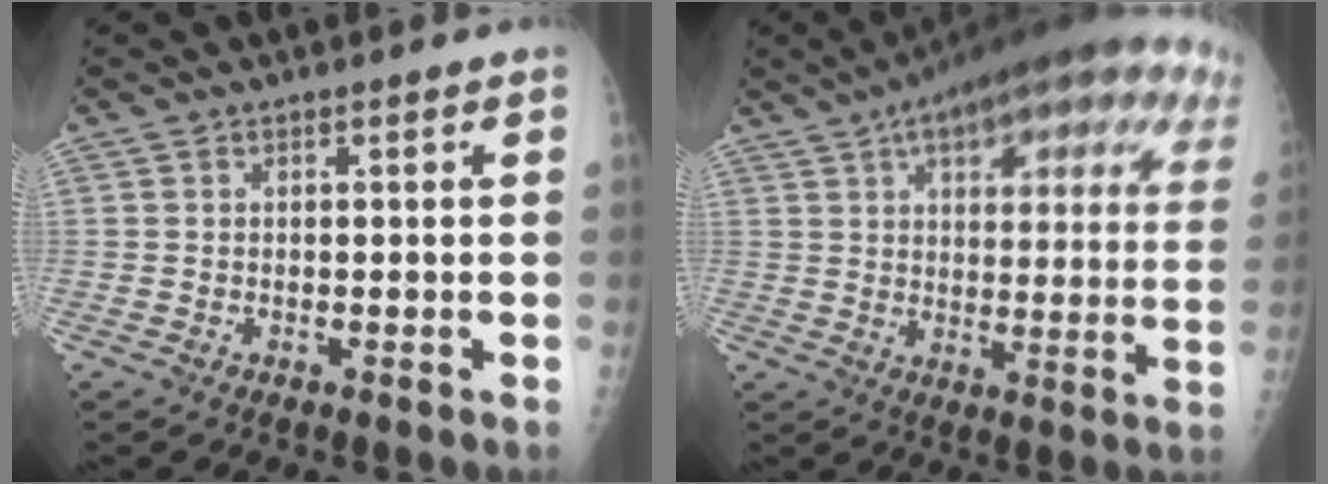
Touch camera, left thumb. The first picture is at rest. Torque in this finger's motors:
{"motor_torque": [0.02, 1.80, 1.94, -0.82, 0.24]}